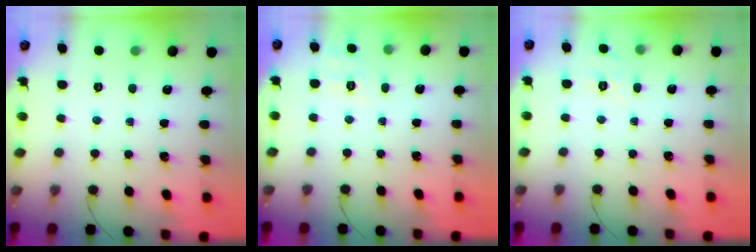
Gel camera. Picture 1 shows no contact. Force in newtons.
{"total": 6.7, "press": 6.4, "slide": 2.0}
{"total": 3.5, "press": 3.1, "slide": 1.7}